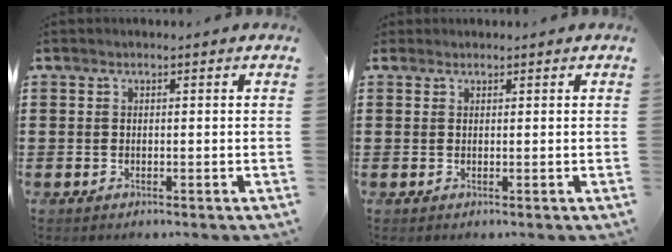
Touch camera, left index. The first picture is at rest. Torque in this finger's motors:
{"motor_torque": [-0.03, -0.12, -0.09, 0.00]}